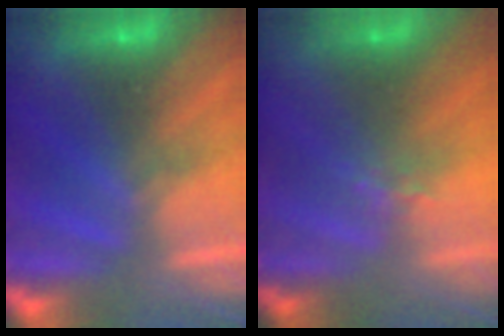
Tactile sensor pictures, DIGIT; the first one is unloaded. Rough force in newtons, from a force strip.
{"total": 1.4}